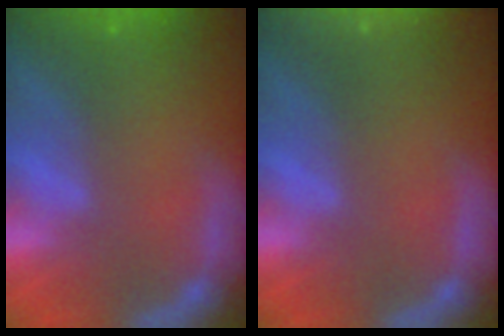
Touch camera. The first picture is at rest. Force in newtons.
{"total": 7.4}